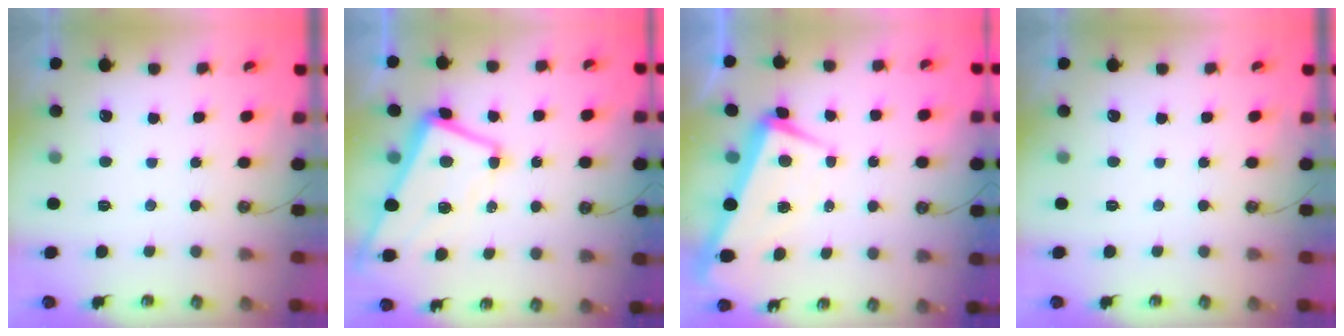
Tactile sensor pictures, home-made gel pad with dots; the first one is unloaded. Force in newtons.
{"total": 3.2, "press": 3.0, "slide": 1.1}
{"total": 0.8, "press": 0.1, "slide": 0.8}
{"total": 0.0}